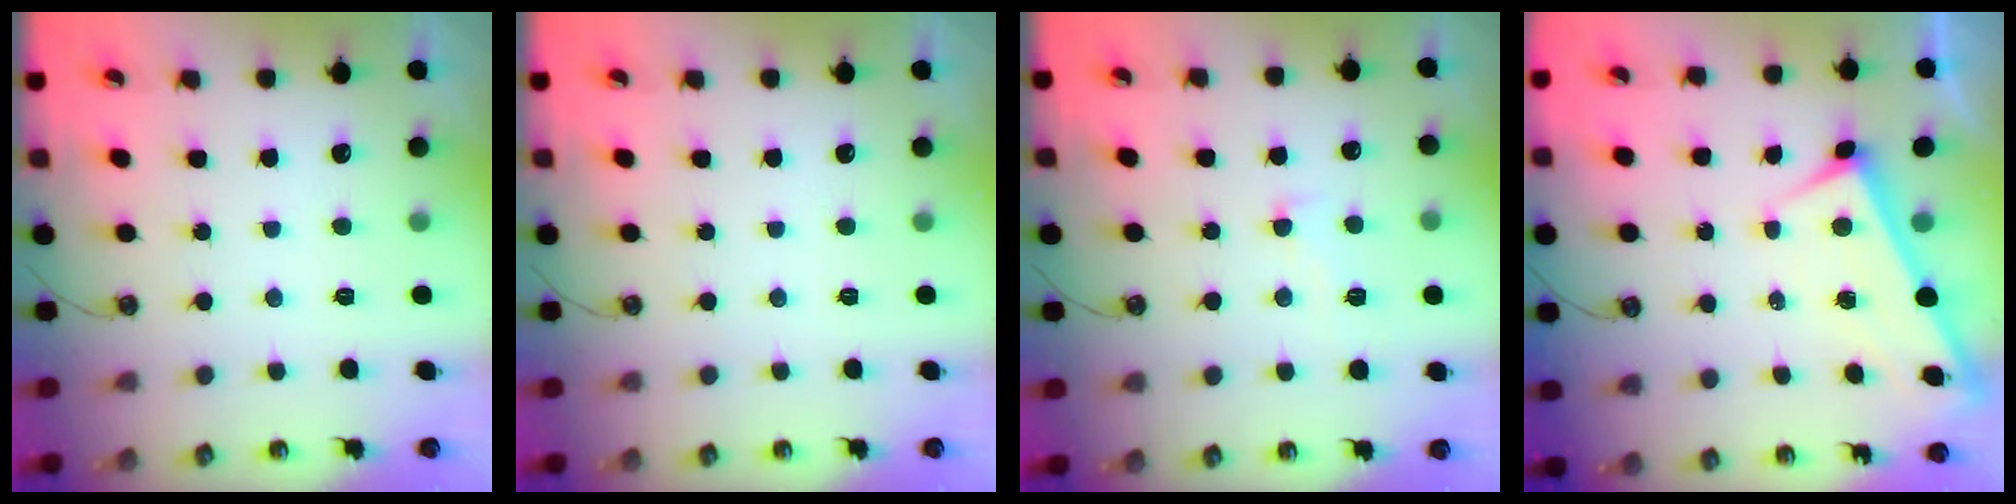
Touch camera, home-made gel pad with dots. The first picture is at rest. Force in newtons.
{"total": 0.0}
{"total": 2.1, "press": 2.0, "slide": 0.8}
{"total": 1.1, "press": 1.0, "slide": 0.3}